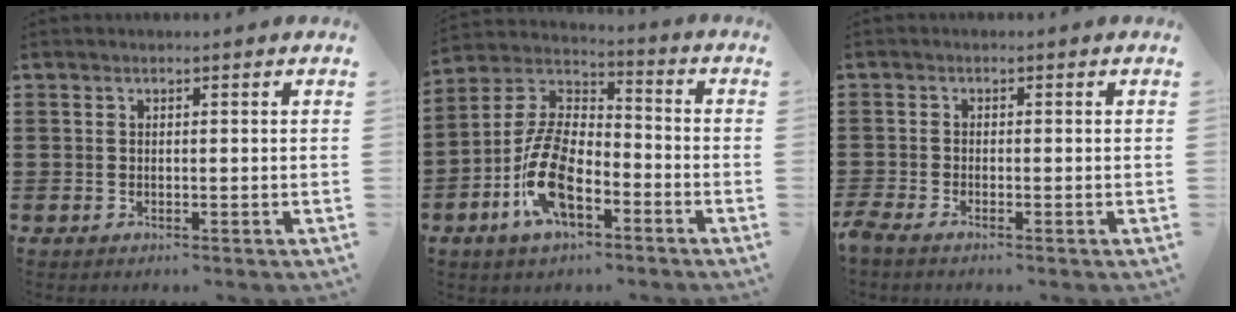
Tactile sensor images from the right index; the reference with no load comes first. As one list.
[{"total": 12.4, "force": [-5.1, 5.8, 9.7], "torque": [-0.229, 0.002, -0.102]}, {"total": 1.3, "force": [-1.1, 0.0, 0.6], "torque": [-0.019, -0.003, -0.023]}]